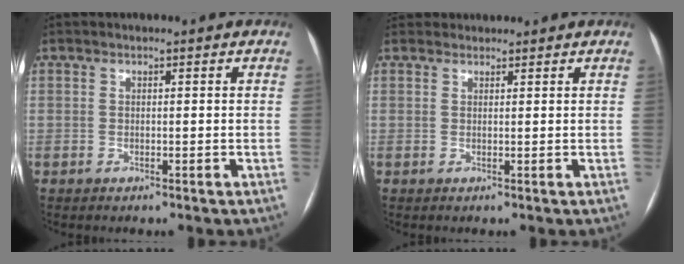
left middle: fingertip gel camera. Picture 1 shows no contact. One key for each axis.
{"total": 2.5, "fx": 2.4, "fy": 0.7, "fz": -0.2, "tx": 0.007, "ty": 0.028, "tz": 0.040}